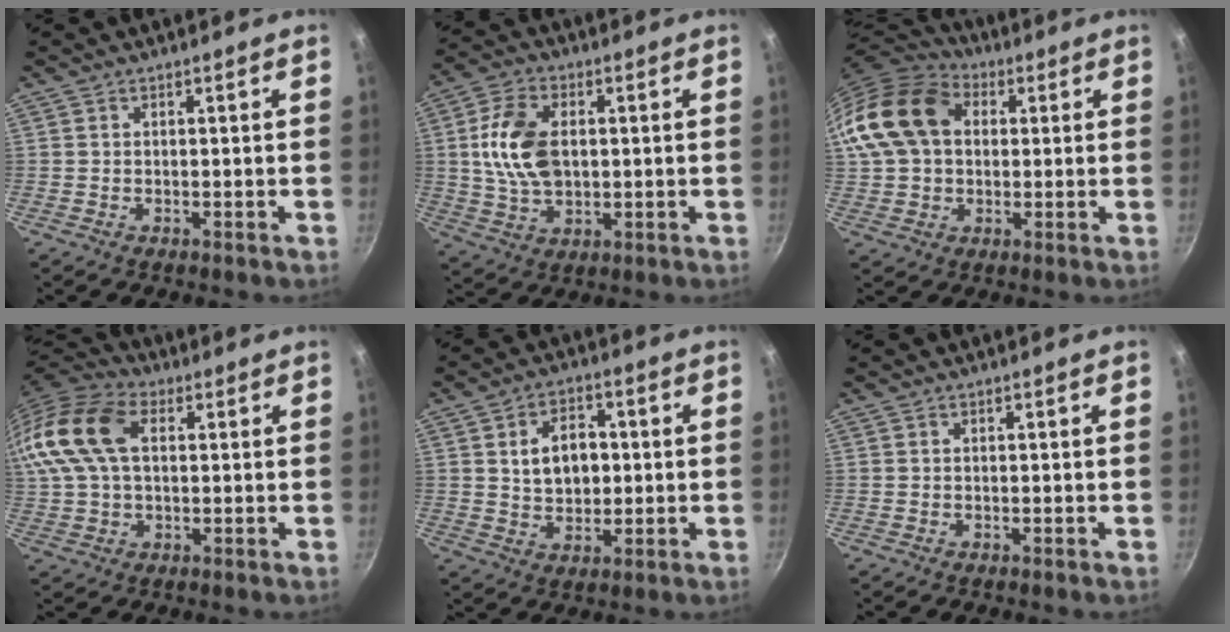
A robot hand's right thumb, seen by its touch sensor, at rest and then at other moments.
{"total": 12.5, "force": [1.4, 8.0, 9.5], "torque": [-0.166, 0.004, 0.025]}
{"total": 17.0, "force": [3.4, 12.6, 10.9], "torque": [-0.196, 0.028, 0.050]}
{"total": 18.4, "force": [4.3, 11.5, 13.7], "torque": [-0.287, 0.027, 0.066]}
{"total": 9.2, "force": [1.2, 6.5, 6.3], "torque": [-0.078, 0.004, 0.022]}
{"total": 0.0}